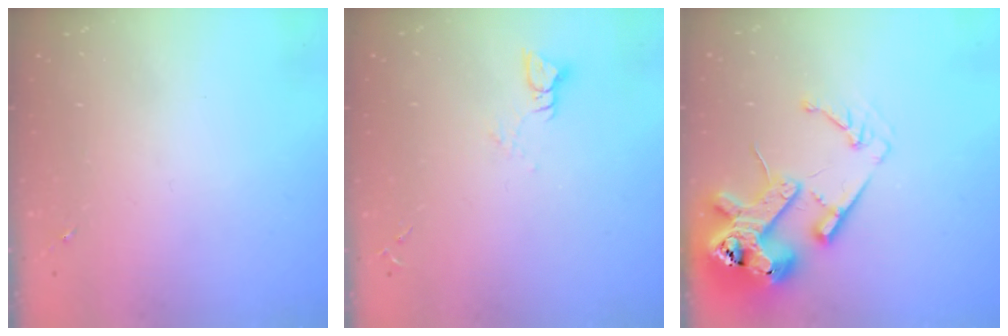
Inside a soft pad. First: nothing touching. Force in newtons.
{"total": 3.5, "press": 3.5, "slide": 0.3}
{"total": 18.0, "press": 17.9, "slide": 2.6}